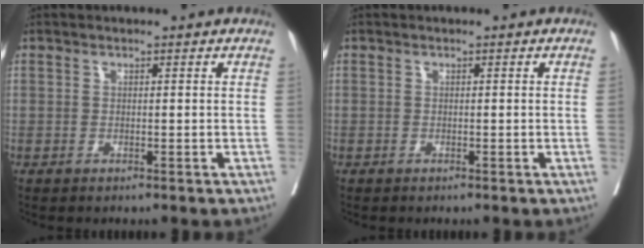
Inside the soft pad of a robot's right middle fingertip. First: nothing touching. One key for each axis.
{"total": 0.5, "fx": 0.0, "fy": -0.2, "fz": 0.5, "tx": -0.002, "ty": 0.001, "tz": 0.001}